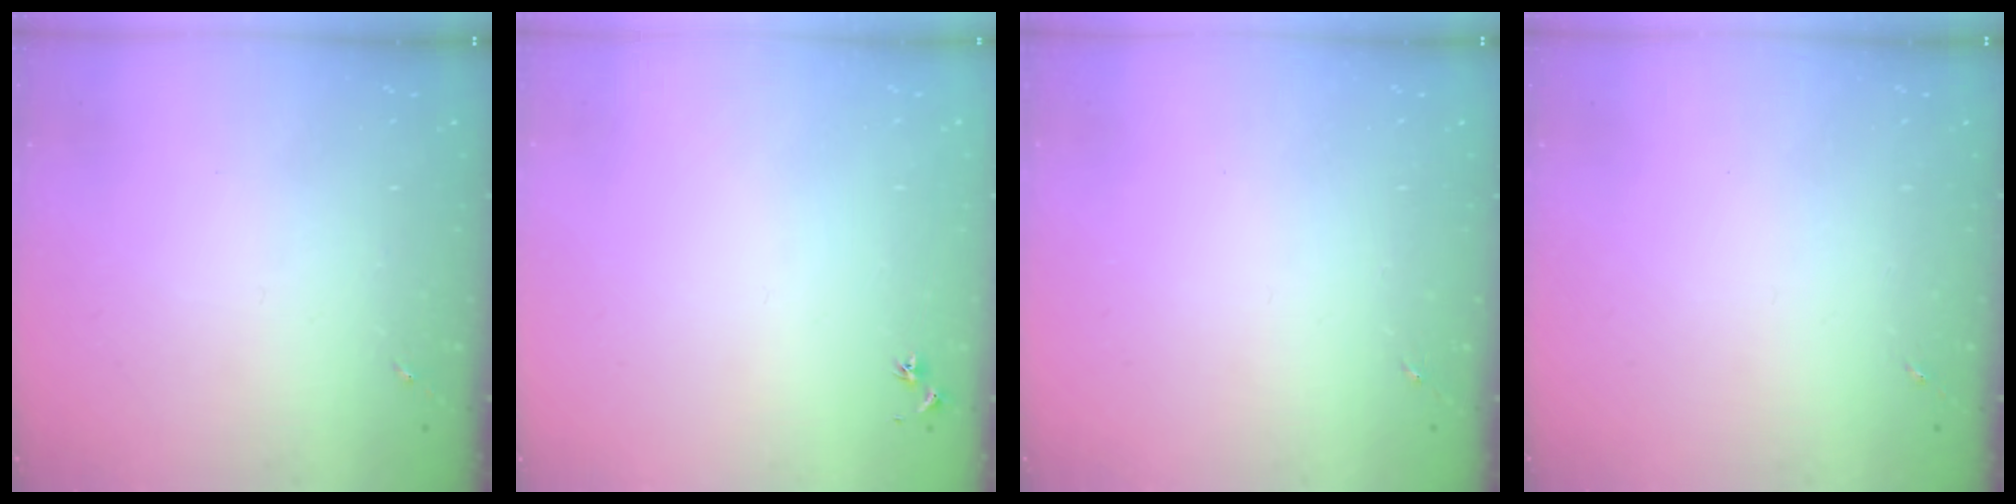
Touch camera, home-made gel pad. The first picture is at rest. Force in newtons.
{"total": 3.0, "press": 2.9, "slide": 0.3}
{"total": 0.0}
{"total": 0.0}